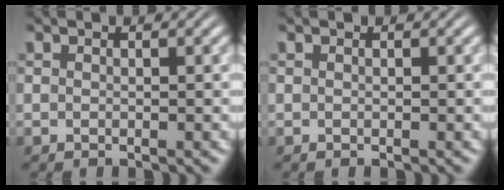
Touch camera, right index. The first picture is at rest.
{"total": 0.0}